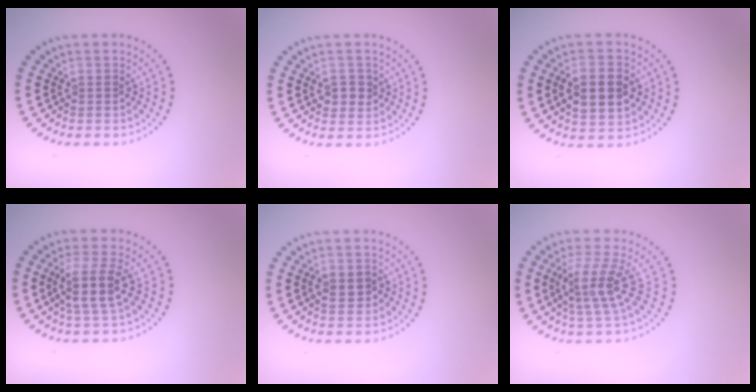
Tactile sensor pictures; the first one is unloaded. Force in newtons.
{"total": 2.1, "press": 2.0, "slide": 0.4}
{"total": 4.8, "press": 4.8, "slide": 0.3}
{"total": 3.4, "press": 3.0, "slide": 1.7}
{"total": 2.2, "press": 2.2, "slide": 0.1}
{"total": 3.8, "press": 2.8, "slide": 2.6}